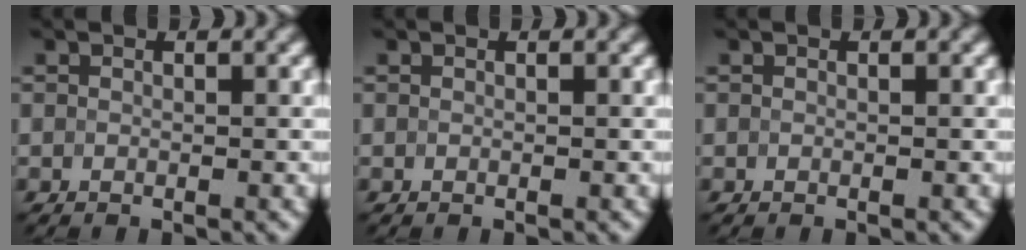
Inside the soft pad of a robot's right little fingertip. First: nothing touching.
{"total": 0.0}
{"total": 0.0}